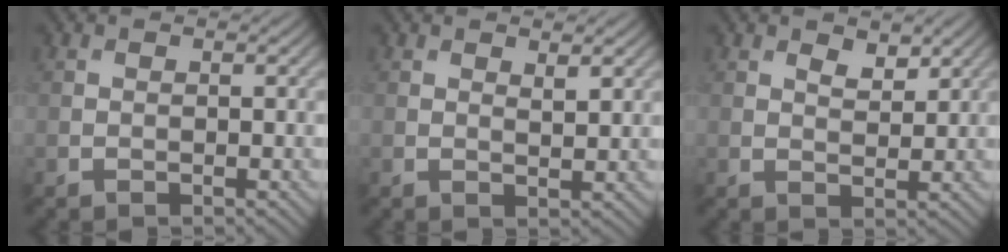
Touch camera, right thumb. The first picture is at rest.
{"total": 1.6, "force": [1.0, 0.3, 1.1], "torque": [-0.020, -0.006, 0.022]}
{"total": 2.3, "force": [1.6, 1.0, 1.3], "torque": [-0.022, -0.007, 0.033]}